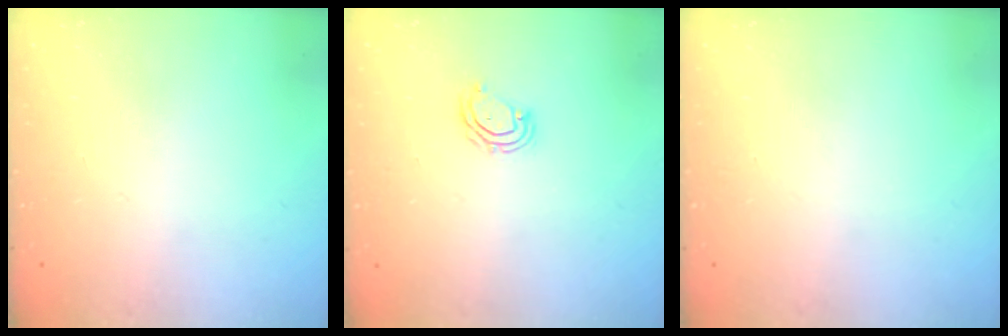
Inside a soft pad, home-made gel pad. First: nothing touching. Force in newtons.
{"total": 6.1, "press": 6.1, "slide": 0.5}
{"total": 0.0}